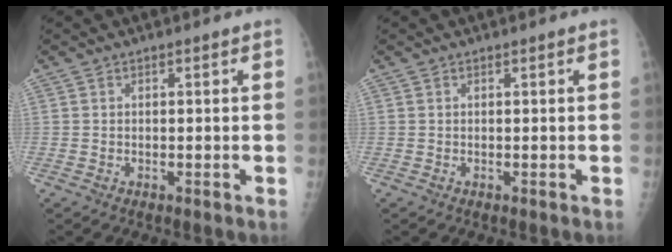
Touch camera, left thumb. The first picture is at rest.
{"total": 0.0}